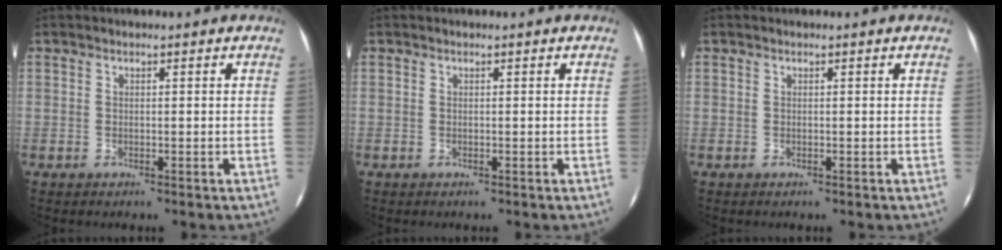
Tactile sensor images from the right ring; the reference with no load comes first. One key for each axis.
{"total": 0.0}
{"total": 0.0}